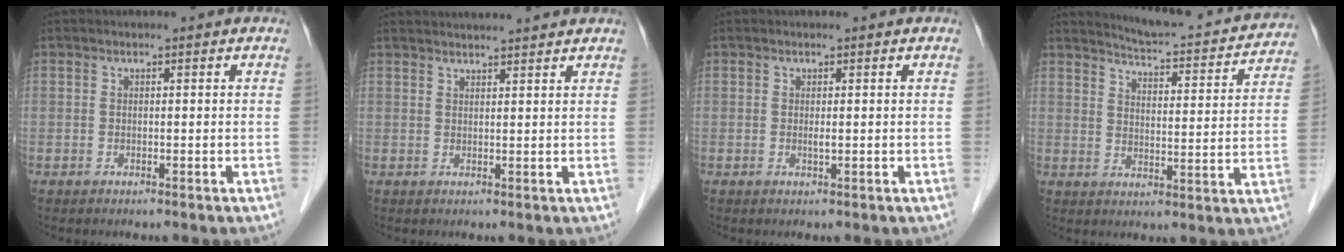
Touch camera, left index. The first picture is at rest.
{"total": 8.8, "force": [8.3, -0.2, 2.9], "torque": [-0.044, 0.031, 0.103]}
{"total": 0.6, "force": [0.1, 0.1, 0.5], "torque": [-0.015, -0.003, 0.002]}
{"total": 16.1, "force": [15.4, 2.0, 4.4], "torque": [-0.059, -0.028, 0.186]}